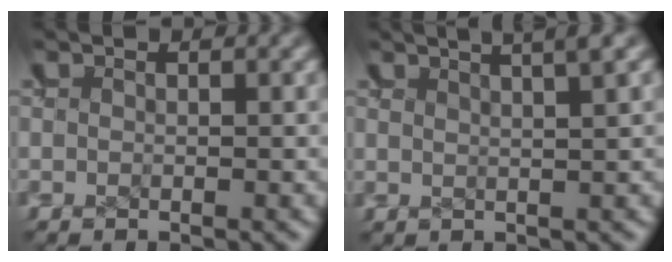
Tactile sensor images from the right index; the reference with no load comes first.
{"total": 3.7, "force": [2.9, 0.5, 2.2], "torque": [-0.025, 0.014, 0.044]}